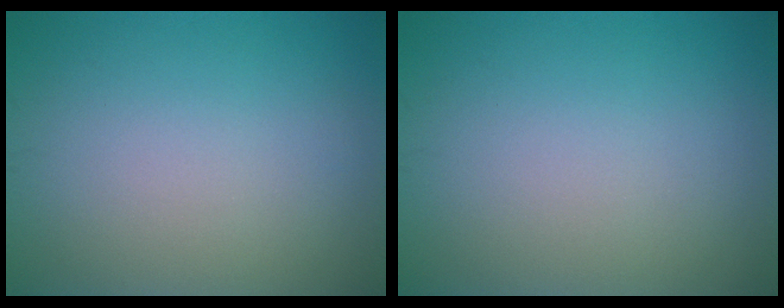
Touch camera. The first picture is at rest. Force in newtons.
{"total": 0.0}